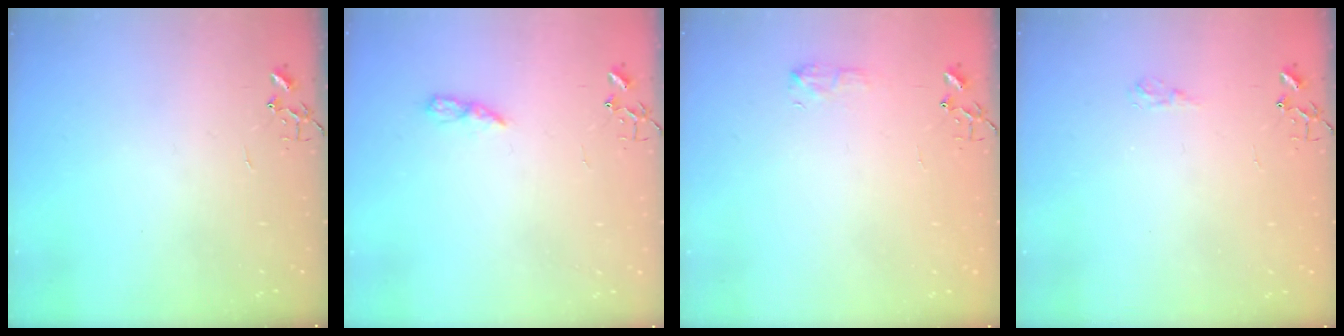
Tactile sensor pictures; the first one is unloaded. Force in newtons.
{"total": 6.0, "press": 6.0, "slide": 0.2}
{"total": 6.4, "press": 6.3, "slide": 0.7}
{"total": 5.5, "press": 5.4, "slide": 0.7}